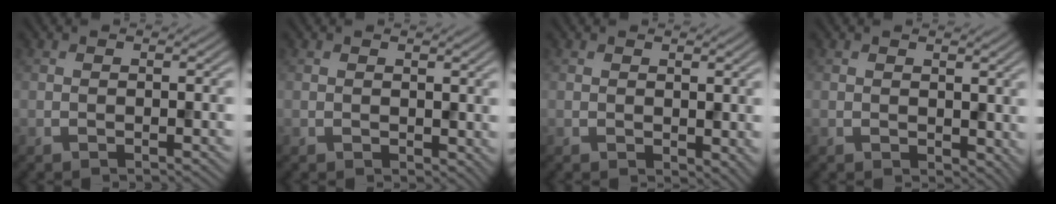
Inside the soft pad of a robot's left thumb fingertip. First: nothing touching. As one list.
[{"total": 1.3, "force": [0.6, 0.9, 0.7], "torque": [-0.010, -0.005, 0.013]}, {"total": 2.2, "force": [0.3, 1.5, 1.6], "torque": [-0.025, -0.007, 0.010]}, {"total": 2.5, "force": [0.9, 1.8, 1.5], "torque": [-0.028, -0.007, 0.018]}]